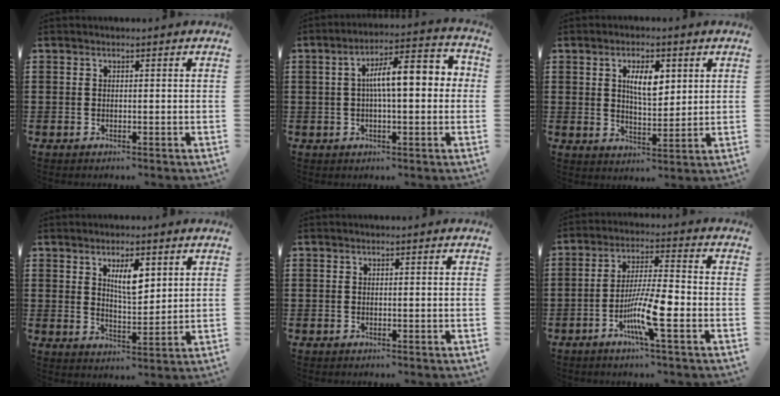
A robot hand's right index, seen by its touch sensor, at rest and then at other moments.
{"total": 8.7, "force": [0.3, 2.8, 8.2], "torque": [-0.142, 0.014, 0.000]}
{"total": 5.8, "force": [2.0, 2.3, 4.9], "torque": [-0.087, 0.002, 0.030]}
{"total": 5.4, "force": [2.6, 1.9, 4.3], "torque": [-0.076, 0.000, 0.041]}
{"total": 0.0}
{"total": 9.0, "force": [-3.5, 1.0, 8.2], "torque": [-0.160, -0.009, -0.066]}